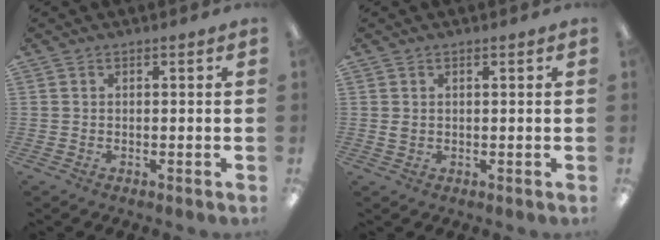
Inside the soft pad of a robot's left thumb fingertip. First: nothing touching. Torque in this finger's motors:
{"motor_torque": [0.18, 0.42, -0.12, -0.24, 0.00]}